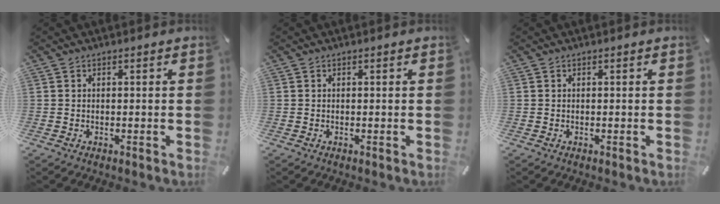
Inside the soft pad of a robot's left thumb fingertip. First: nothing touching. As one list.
[{"total": 0.0}, {"total": 0.0}]